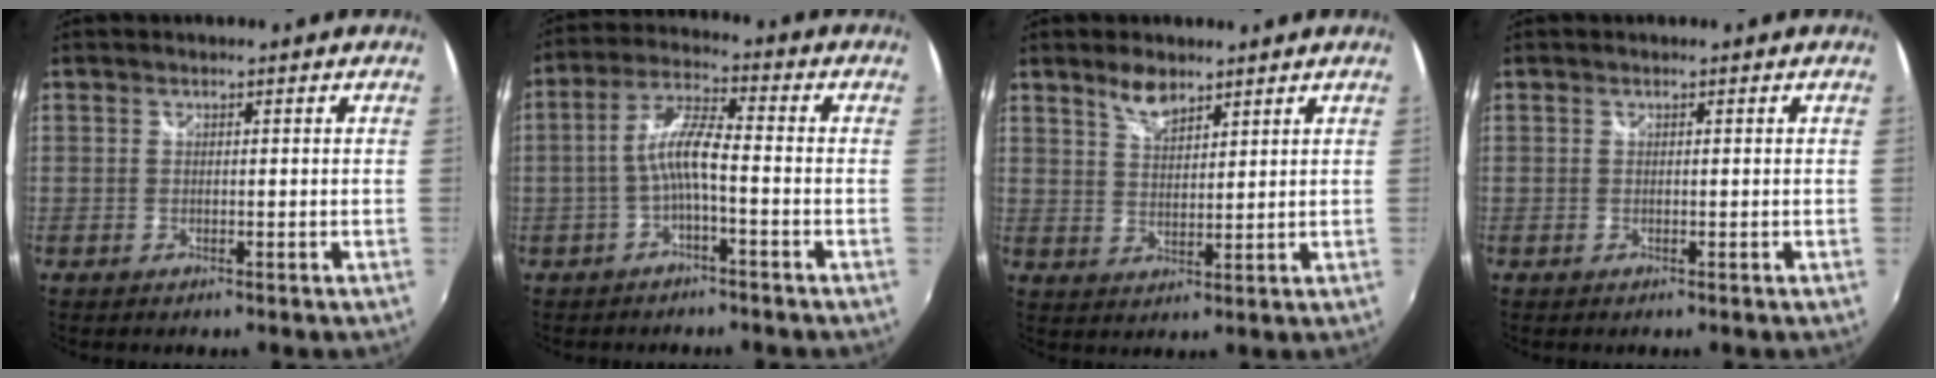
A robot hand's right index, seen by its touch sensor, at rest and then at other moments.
{"total": 6.4, "force": [-2.2, 1.0, 6.0], "torque": [-0.133, 0.015, -0.040]}
{"total": 4.8, "force": [3.7, 1.9, 2.5], "torque": [-0.041, 0.003, 0.069]}
{"total": 0.0}